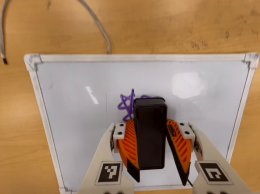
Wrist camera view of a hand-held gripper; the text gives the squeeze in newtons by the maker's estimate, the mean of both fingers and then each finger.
{"total": 13.5, "left": 15.5, "right": 11.4}